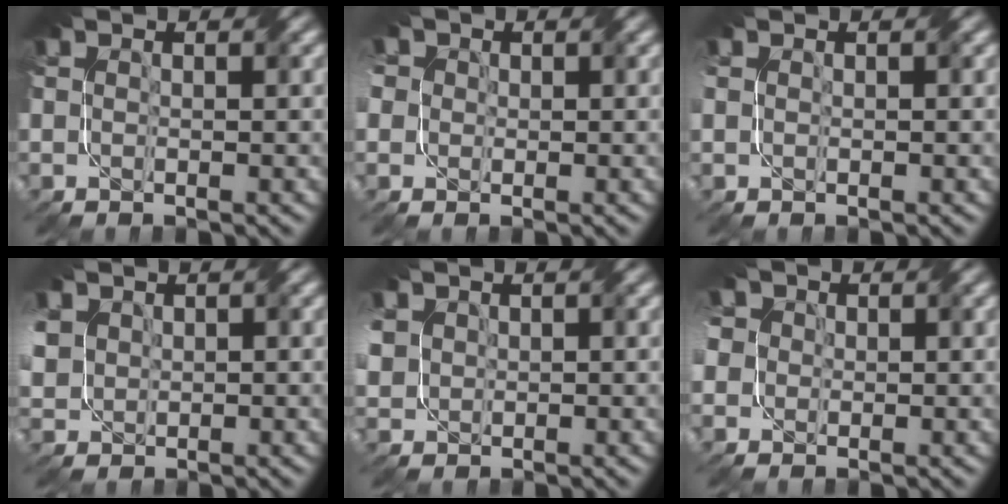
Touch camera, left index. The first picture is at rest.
{"total": 5.5, "force": [0.8, 4.9, 2.3], "torque": [-0.053, 0.024, -0.026]}
{"total": 0.7, "force": [-0.1, 0.5, 0.4], "torque": [-0.005, -0.004, 0.000]}
{"total": 3.9, "force": [0.9, 3.4, 1.7], "torque": [-0.061, 0.008, 0.020]}
{"total": 3.2, "force": [0.6, 2.8, 1.2], "torque": [-0.046, 0.005, 0.014]}
{"total": 6.4, "force": [1.1, 5.6, 2.8], "torque": [-0.066, 0.030, -0.024]}